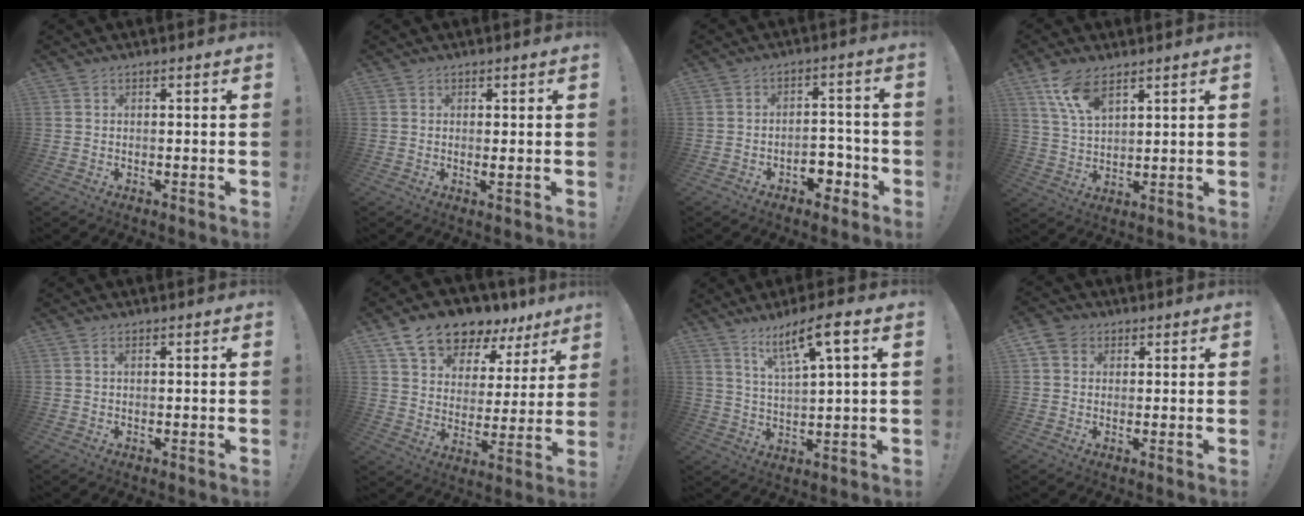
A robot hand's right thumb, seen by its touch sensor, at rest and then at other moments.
{"total": 1.1, "force": [0.3, 0.2, 1.1], "torque": [-0.007, -0.009, 0.003]}
{"total": 8.4, "force": [-4.5, 5.8, 4.1], "torque": [-0.035, 0.035, -0.072]}
{"total": 9.2, "force": [6.1, 3.9, 5.7], "torque": [-0.110, -0.022, 0.116]}
{"total": 0.8, "force": [0.3, 0.2, 0.7], "torque": [-0.017, 0.003, 0.005]}
{"total": 13.6, "force": [10.9, 6.1, 5.4], "torque": [-0.101, -0.081, 0.198]}
{"total": 10.0, "force": [5.7, 1.5, 8.1], "torque": [-0.136, -0.023, 0.092]}
{"total": 5.2, "force": [2.1, 4.3, 2.2], "torque": [-0.033, 0.000, 0.041]}